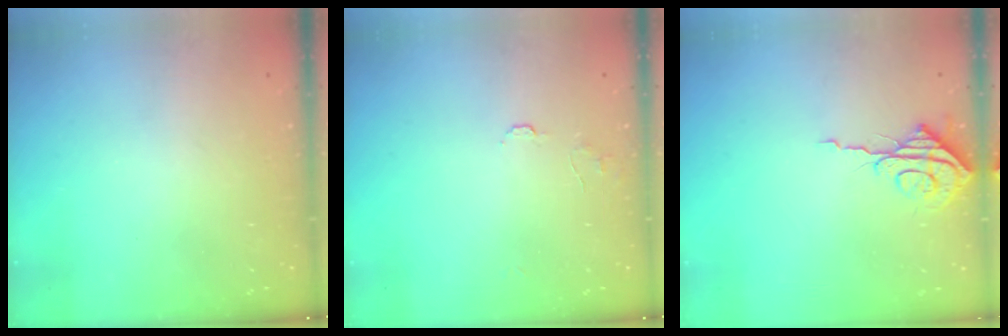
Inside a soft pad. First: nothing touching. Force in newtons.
{"total": 5.9, "press": 5.9, "slide": 0.6}
{"total": 8.3, "press": 8.3, "slide": 0.6}